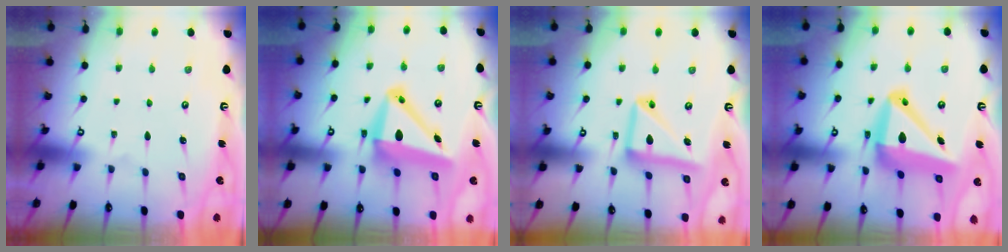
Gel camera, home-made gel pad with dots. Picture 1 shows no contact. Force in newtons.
{"total": 12.4, "press": 12.0, "slide": 3.2}
{"total": 15.5, "press": 15.4, "slide": 1.5}
{"total": 16.4, "press": 16.2, "slide": 2.9}